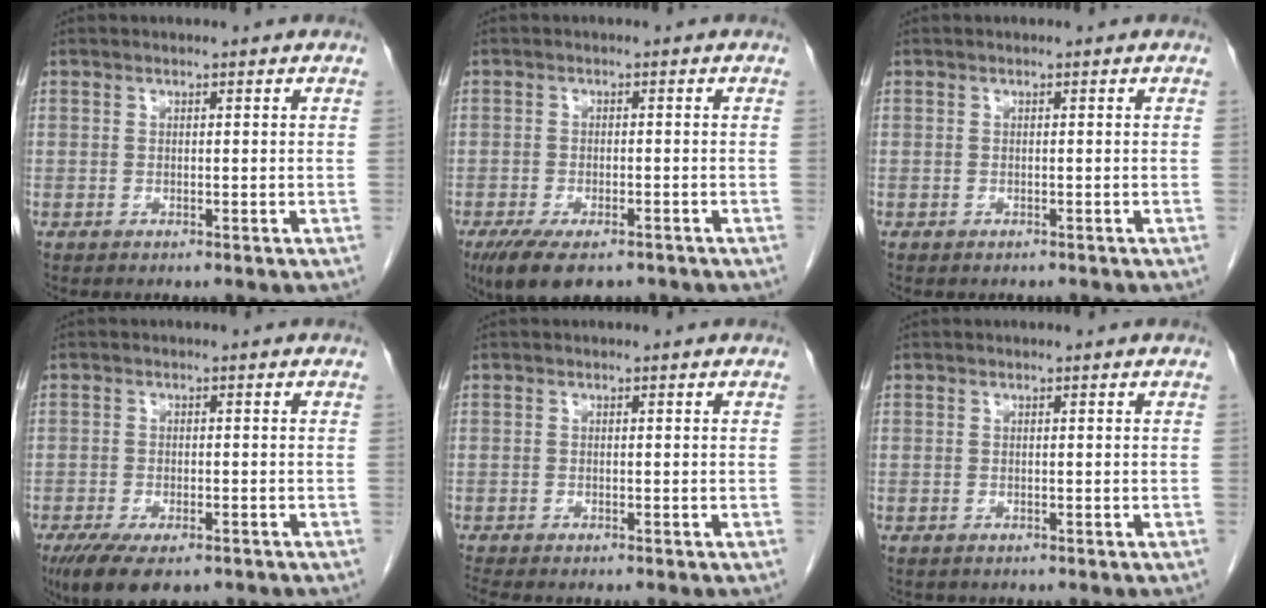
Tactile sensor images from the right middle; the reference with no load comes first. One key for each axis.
{"total": 8.8, "fx": -6.2, "fy": 3.4, "fz": 5.2, "tx": -0.084, "ty": -0.011, "tz": -0.097}
{"total": 1.0, "fx": -0.9, "fy": 0.4, "fz": 0.2, "tx": -0.009, "ty": -0.001, "tz": -0.014}
{"total": 9.3, "fx": -6.5, "fy": 3.5, "fz": 5.7, "tx": -0.092, "ty": -0.014, "tz": -0.100}
{"total": 4.0, "fx": -3.5, "fy": 0.9, "fz": 1.8, "tx": -0.026, "ty": -0.010, "tz": -0.053}
{"total": 0.7, "fx": -0.6, "fy": 0.4, "fz": 0.1, "tx": -0.012, "ty": 0.001, "tz": -0.010}